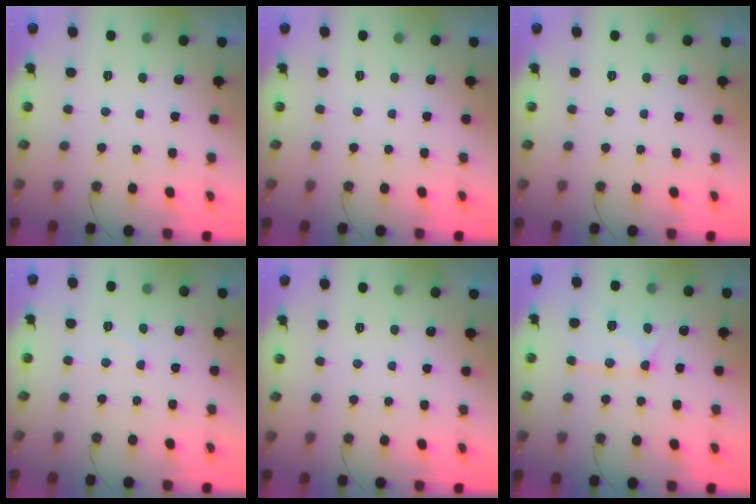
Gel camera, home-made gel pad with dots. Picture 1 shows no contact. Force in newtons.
{"total": 0.0}
{"total": 0.0}
{"total": 6.2, "press": 6.1, "slide": 1.0}
{"total": 0.0}
{"total": 13.0, "press": 13.0, "slide": 1.1}